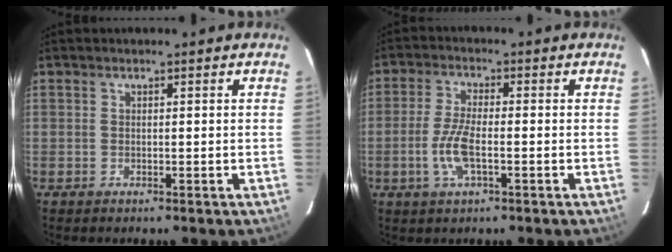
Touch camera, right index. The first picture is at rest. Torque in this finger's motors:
{"motor_torque": [0.74, -0.29, 0.21, 0.09]}